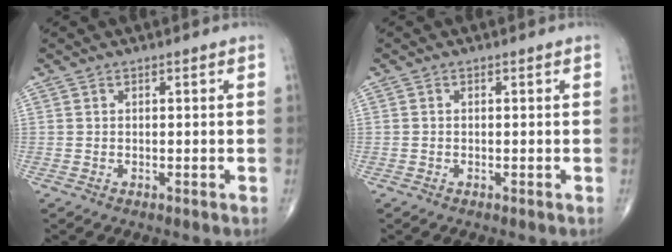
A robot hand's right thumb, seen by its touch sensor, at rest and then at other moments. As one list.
[{"total": 0.0}]